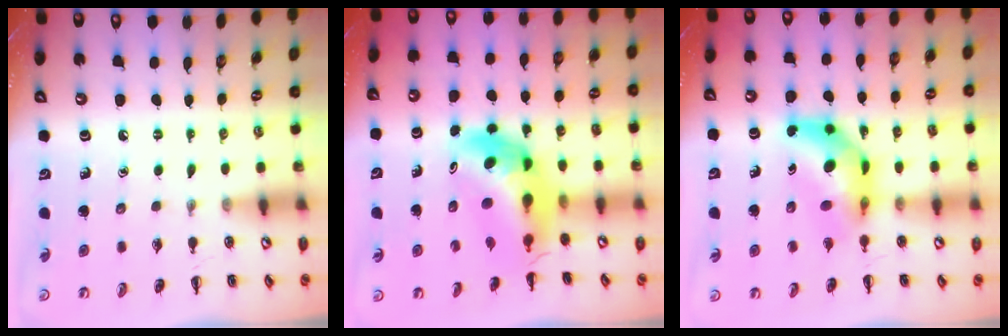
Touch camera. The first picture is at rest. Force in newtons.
{"total": 8.3, "press": 7.9, "slide": 2.6}
{"total": 8.5, "press": 8.2, "slide": 2.4}